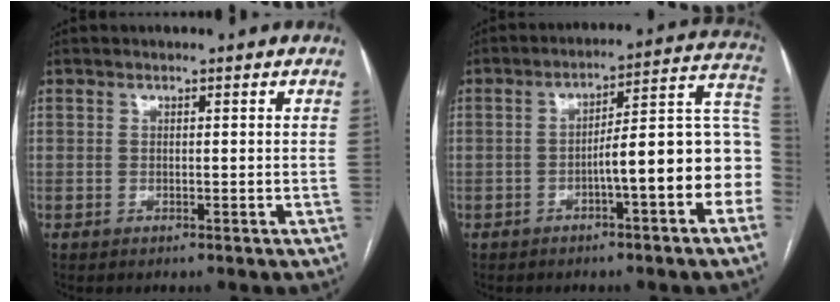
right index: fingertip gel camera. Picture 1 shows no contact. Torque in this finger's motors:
{"motor_torque": [1.75, -0.39, 0.79, 0.16]}